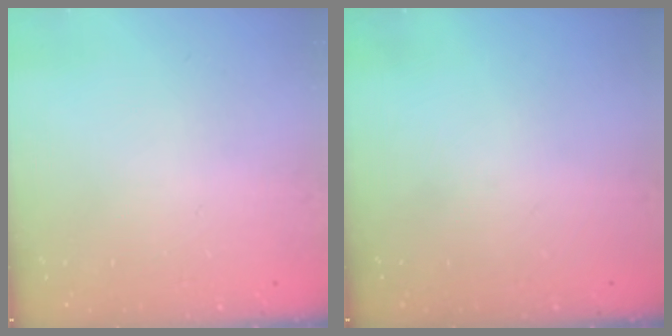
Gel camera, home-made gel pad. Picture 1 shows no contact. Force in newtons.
{"total": 0.0}